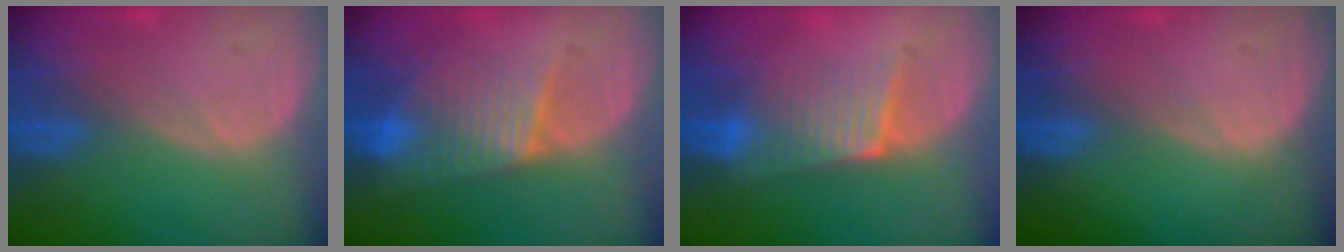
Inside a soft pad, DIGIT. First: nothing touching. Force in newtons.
{"total": 6.5, "press": 6.4, "slide": 1.1}
{"total": 6.5, "press": 5.8, "slide": 2.9}
{"total": 0.0}